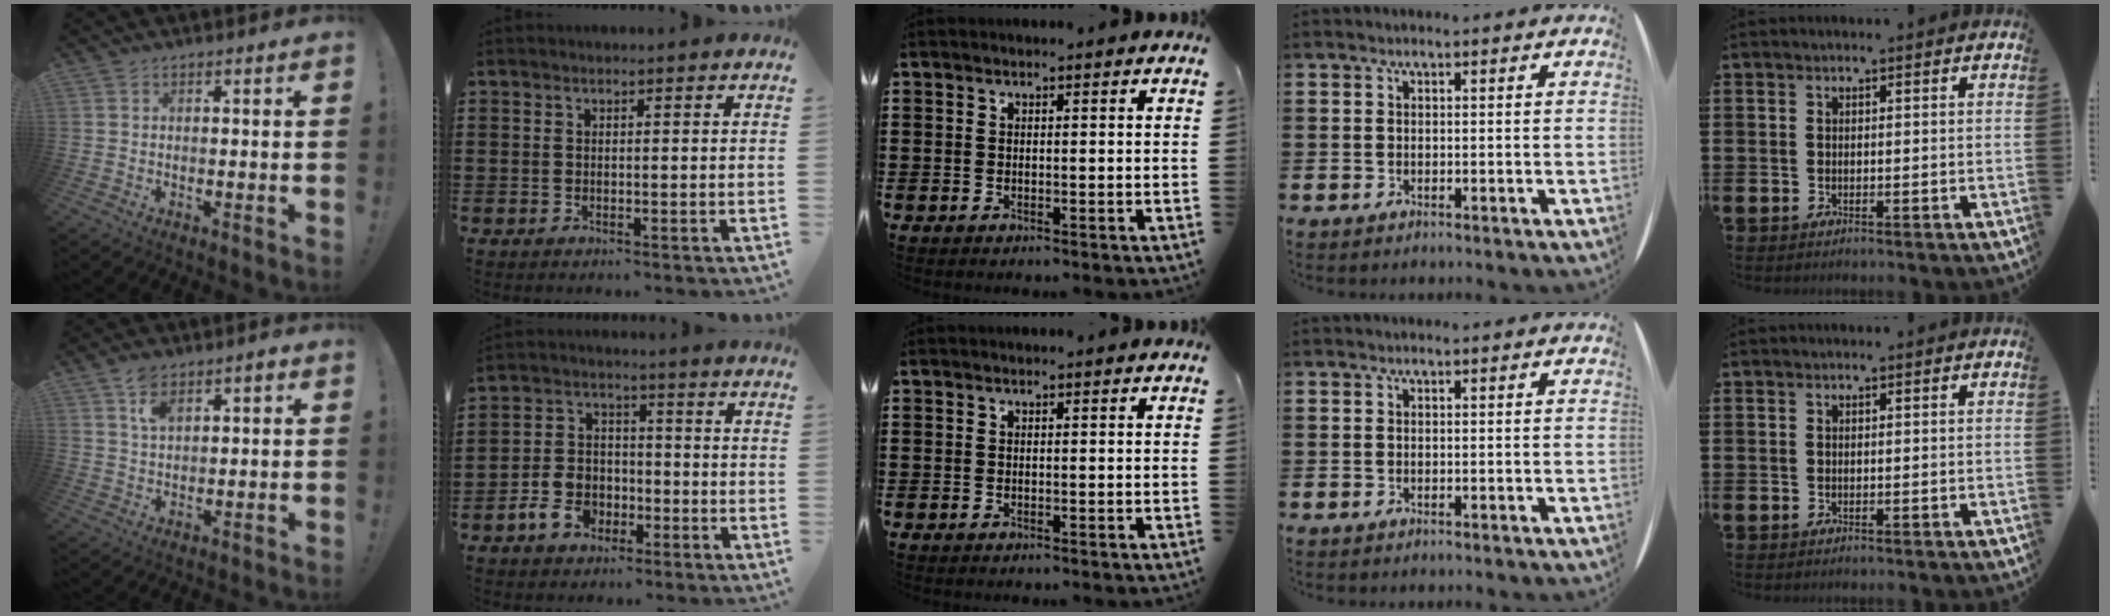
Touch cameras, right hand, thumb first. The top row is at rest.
{"thumb": {"total": 6.0, "force": [2.9, 3.2, 4.2], "torque": [-0.071, -0.001, 0.051]}, "index": {"total": 6.1, "force": [-3.0, 4.5, 2.8], "torque": [-0.072, 0.014, -0.060]}}